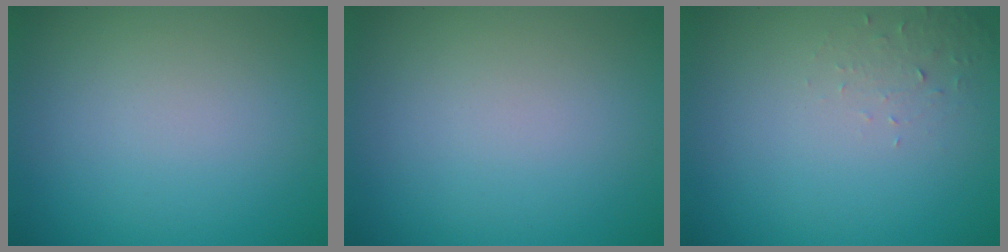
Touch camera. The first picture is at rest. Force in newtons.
{"total": 0.0}
{"total": 1.2, "press": 1.2, "slide": 0.1}